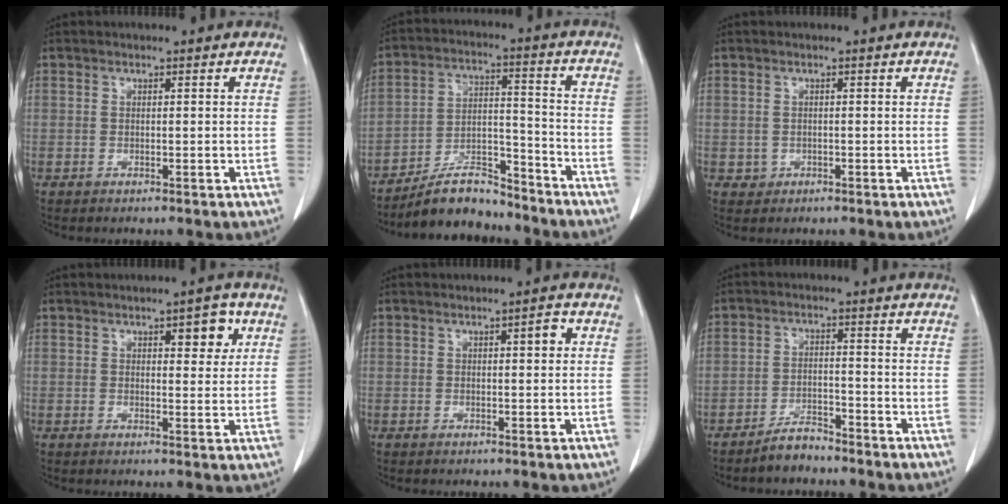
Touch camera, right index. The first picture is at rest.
{"total": 9.4, "force": [-8.6, 2.7, 2.6], "torque": [-0.042, 0.023, -0.151]}
{"total": 1.2, "force": [-0.4, 1.1, 0.1], "torque": [0.001, 0.004, -0.004]}
{"total": 4.5, "force": [2.0, 1.7, 3.7], "torque": [-0.043, 0.001, 0.023]}
{"total": 1.9, "force": [0.5, 0.5, 1.8], "torque": [-0.026, 0.003, 0.006]}
{"total": 3.8, "force": [-3.5, 1.1, 0.9], "torque": [-0.015, -0.001, -0.062]}